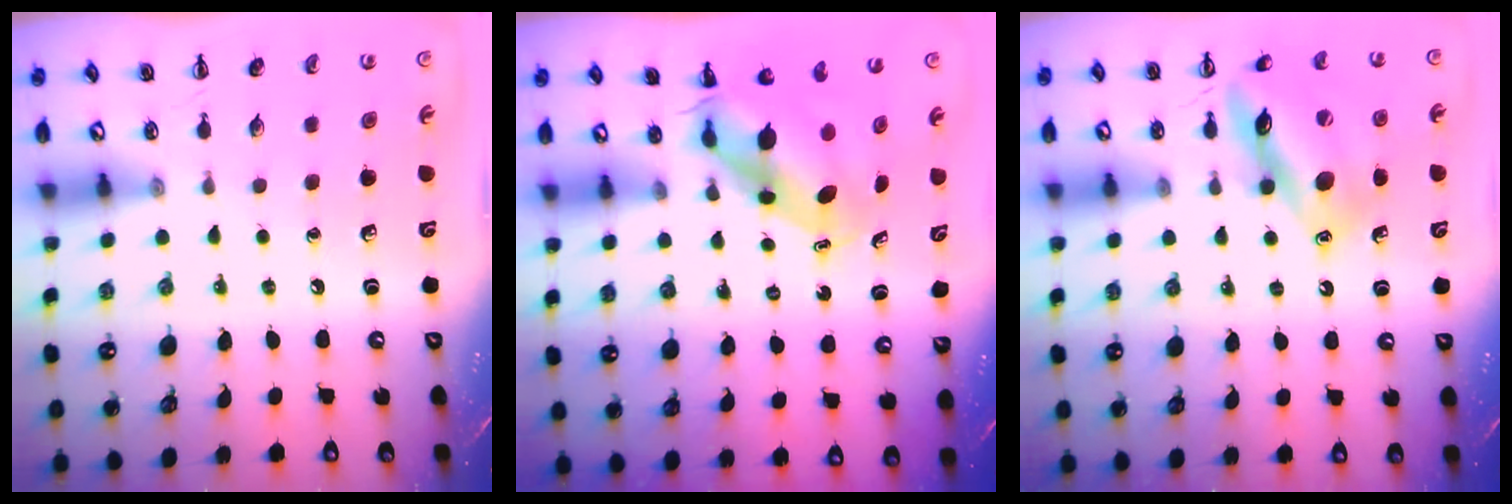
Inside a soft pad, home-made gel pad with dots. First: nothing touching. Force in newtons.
{"total": 5.4, "press": 5.2, "slide": 1.4}
{"total": 15.8, "press": 15.7, "slide": 1.3}